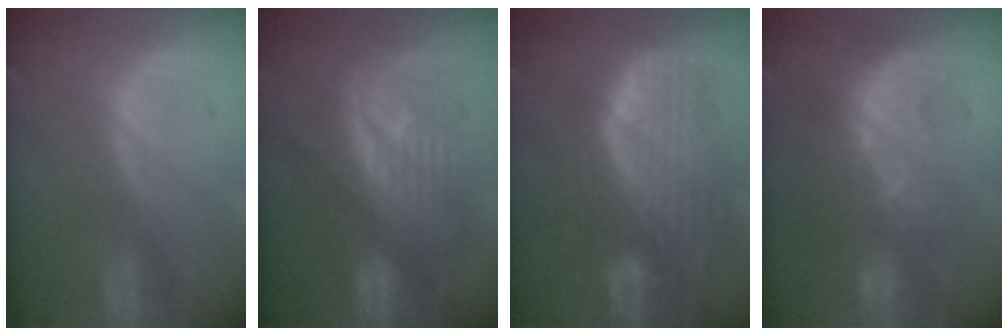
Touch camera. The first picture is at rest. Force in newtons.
{"total": 9.2, "press": 9.2, "slide": 0.4}
{"total": 10.3, "press": 9.0, "slide": 5.1}
{"total": 9.6, "press": 8.5, "slide": 4.4}